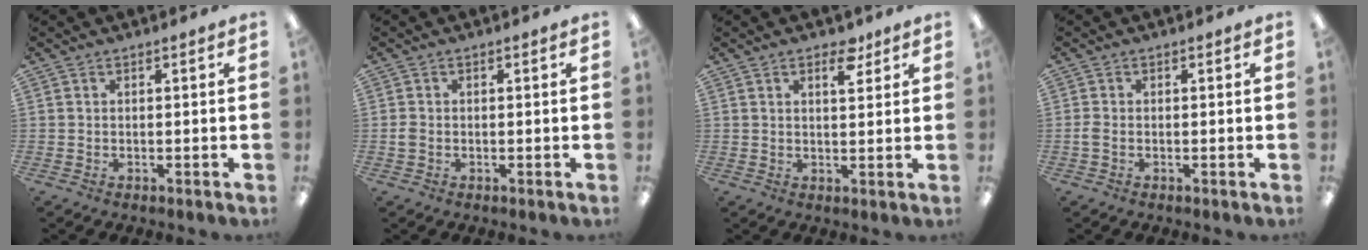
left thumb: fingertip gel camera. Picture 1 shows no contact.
{"total": 1.5, "force": [-0.3, 1.1, 1.0], "torque": [-0.018, 0.003, -0.005]}
{"total": 4.8, "force": [3.0, 2.2, 3.0], "torque": [-0.026, -0.012, 0.045]}
{"total": 1.5, "force": [-0.3, 0.8, 1.2], "torque": [-0.022, 0.003, -0.006]}